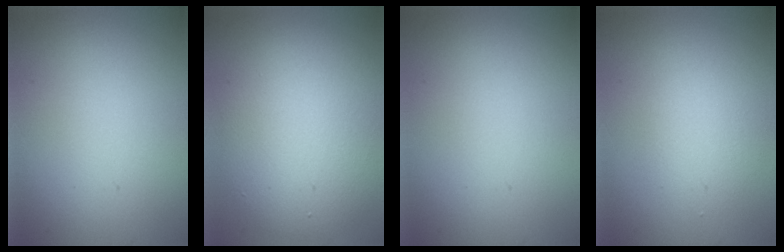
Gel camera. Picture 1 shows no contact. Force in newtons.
{"total": 7.5, "press": 7.5, "slide": 0.3}
{"total": 0.0}
{"total": 1.9, "press": 1.9, "slide": 0.0}